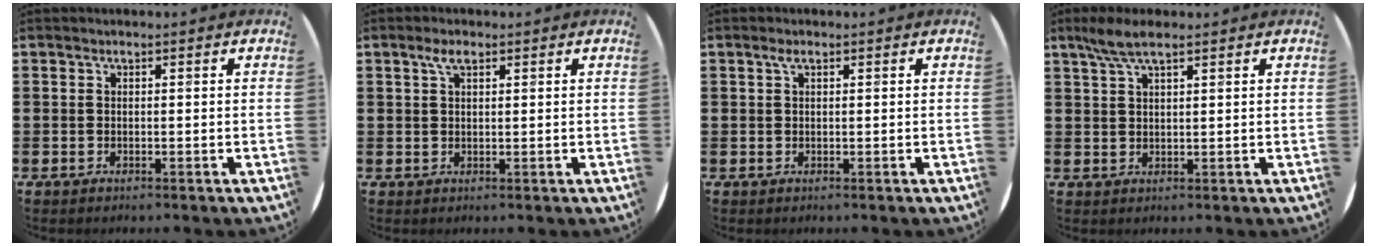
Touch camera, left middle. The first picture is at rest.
{"total": 2.4, "force": [1.5, 0.9, 1.6], "torque": [-0.027, 0.002, 0.024]}
{"total": 1.0, "force": [0.5, 0.4, 0.8], "torque": [-0.016, 0.003, 0.008]}
{"total": 4.2, "force": [2.9, 0.9, 2.8], "torque": [-0.061, 0.006, 0.052]}